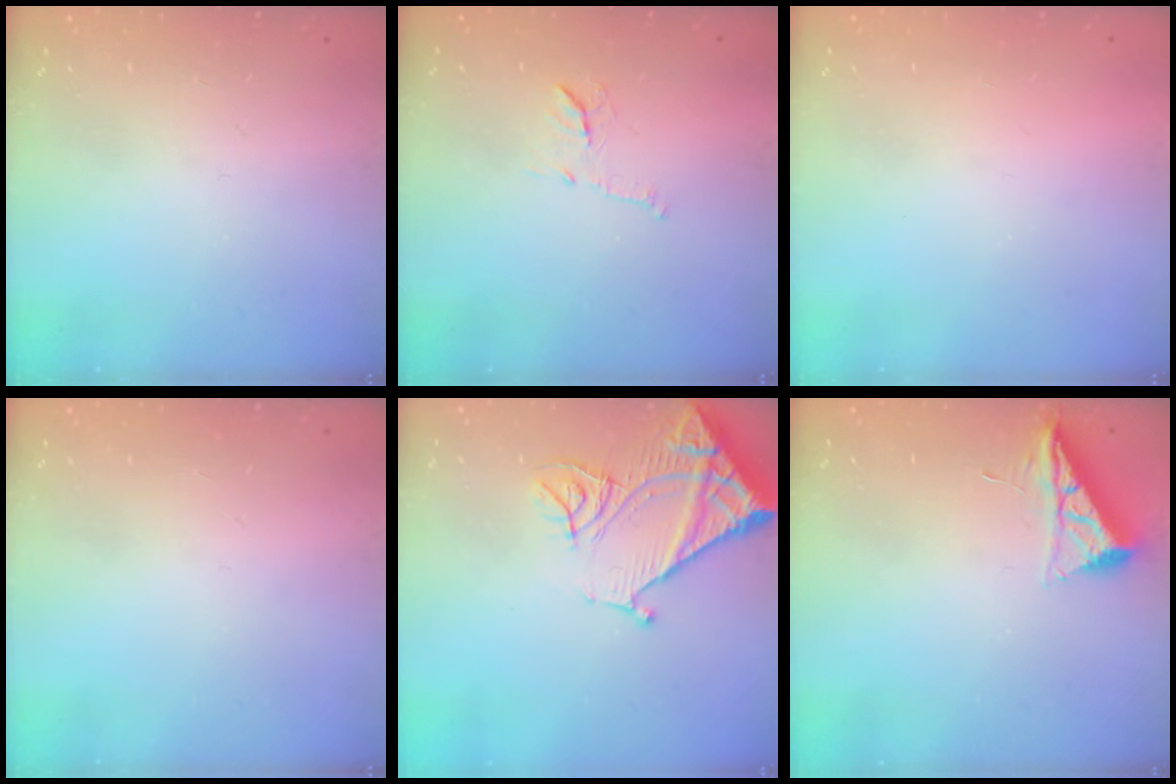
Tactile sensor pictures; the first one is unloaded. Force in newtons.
{"total": 9.1, "press": 9.1, "slide": 0.5}
{"total": 1.5, "press": 1.5, "slide": 0.1}
{"total": 0.0}
{"total": 14.3, "press": 14.2, "slide": 1.8}
{"total": 6.8, "press": 6.8, "slide": 0.9}